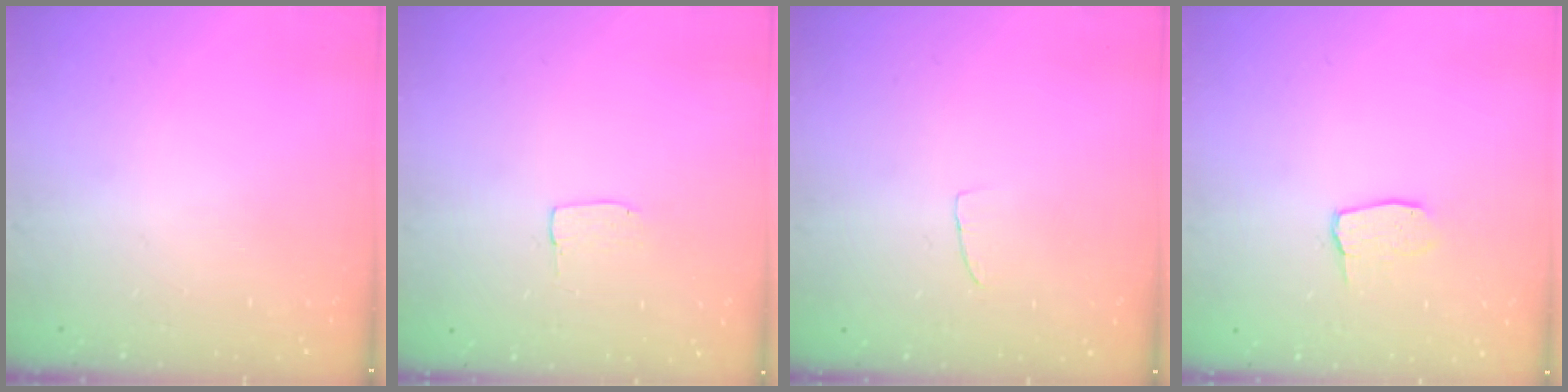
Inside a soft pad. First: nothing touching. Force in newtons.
{"total": 2.9, "press": 2.9, "slide": 0.2}
{"total": 3.5, "press": 3.5, "slide": 0.2}
{"total": 3.0, "press": 3.0, "slide": 0.2}